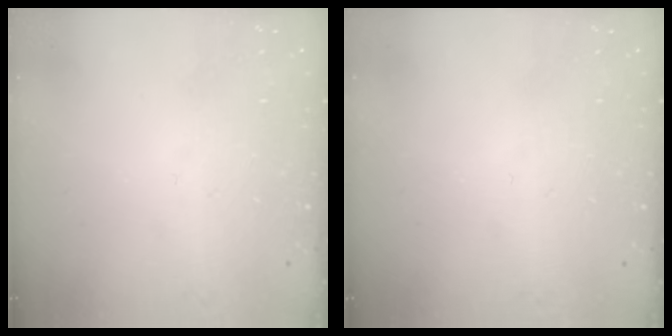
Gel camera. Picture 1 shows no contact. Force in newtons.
{"total": 0.0}